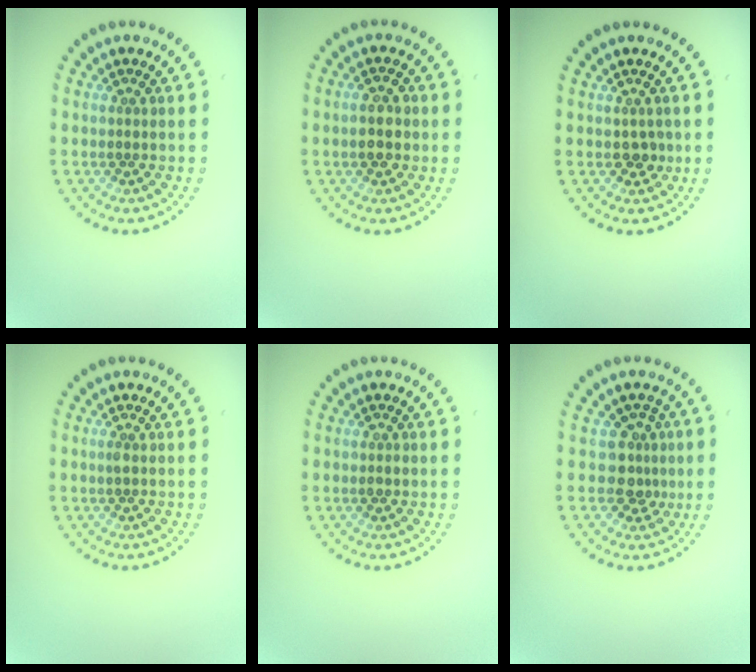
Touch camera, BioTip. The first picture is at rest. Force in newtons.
{"total": 2.4, "press": 2.4, "slide": 0.2}
{"total": 1.0, "press": 0.9, "slide": 0.5}
{"total": 0.6, "press": 0.5, "slide": 0.3}
{"total": 0.8, "press": 0.8, "slide": 0.2}
{"total": 2.6, "press": 2.0, "slide": 1.8}